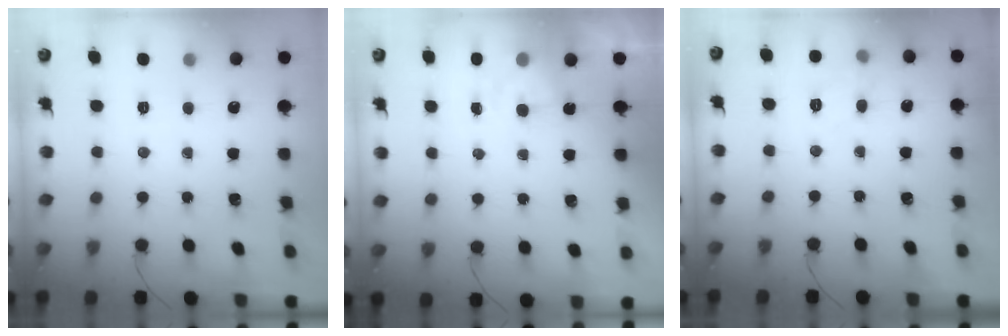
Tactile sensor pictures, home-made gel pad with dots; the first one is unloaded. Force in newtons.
{"total": 6.1, "press": 5.9, "slide": 1.4}
{"total": 7.9, "press": 7.7, "slide": 1.5}